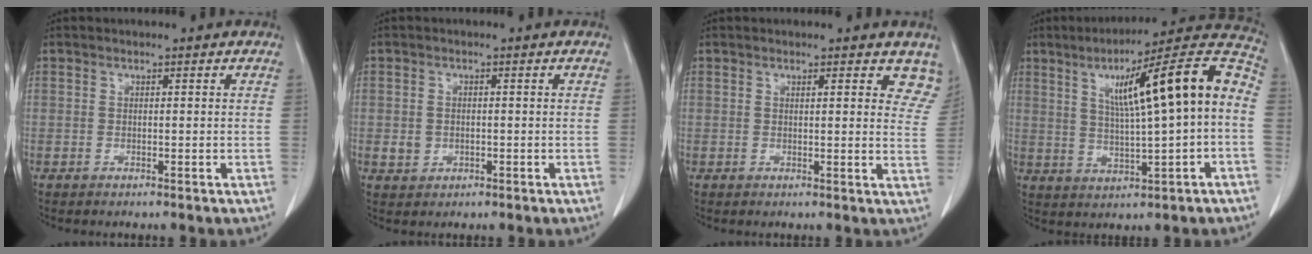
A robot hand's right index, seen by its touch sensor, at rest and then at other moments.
{"total": 2.4, "force": [-0.2, 2.1, 1.1], "torque": [-0.018, 0.005, 0.008]}
{"total": 7.1, "force": [5.9, 1.9, 3.3], "torque": [-0.021, -0.016, 0.046]}
{"total": 17.3, "force": [2.2, 1.5, 17.1], "torque": [-0.246, 0.038, 0.033]}